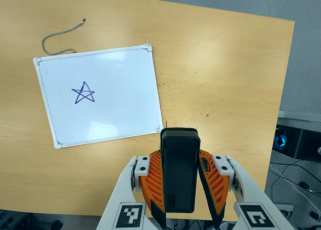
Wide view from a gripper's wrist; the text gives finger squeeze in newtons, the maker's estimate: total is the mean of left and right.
{"total": 6.5, "left": 5.0, "right": 8.0}